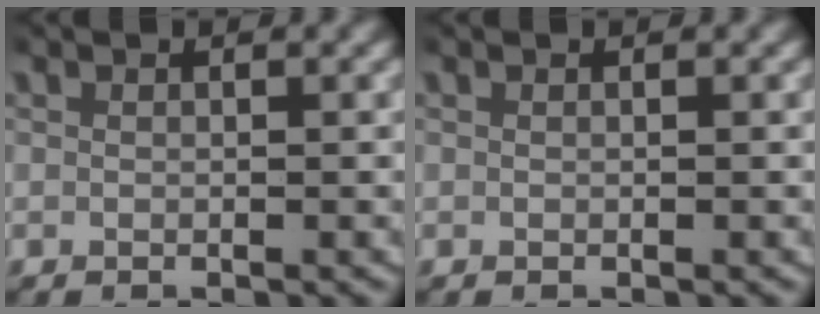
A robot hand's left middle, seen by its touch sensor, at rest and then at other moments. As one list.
[{"total": 0.0}]